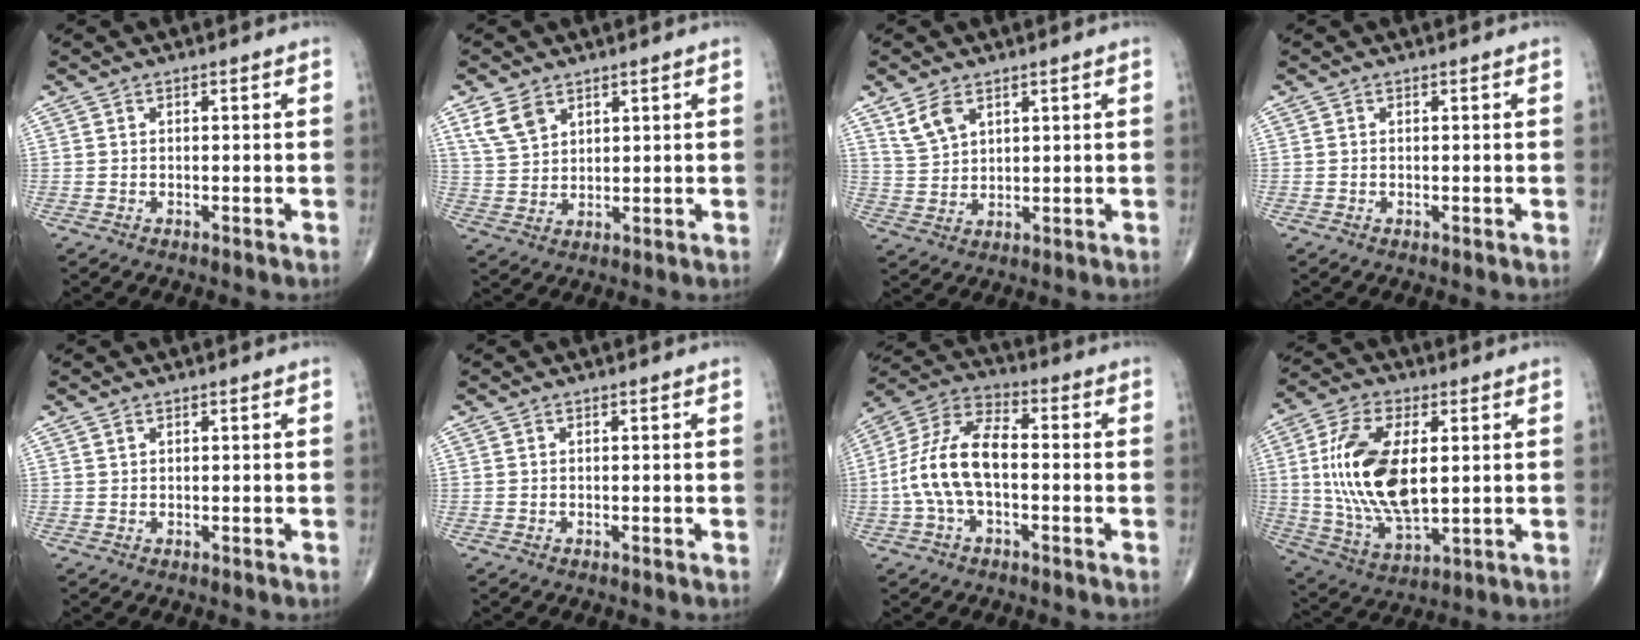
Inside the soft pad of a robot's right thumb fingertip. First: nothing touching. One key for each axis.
{"total": 5.9, "fx": 3.5, "fy": 3.7, "fz": 3.0, "tx": -0.048, "ty": -0.012, "tz": 0.078}
{"total": 5.3, "fx": 3.2, "fy": 3.0, "fz": 3.0, "tx": -0.055, "ty": -0.012, "tz": 0.073}
{"total": 0.0}
{"total": 0.6, "fx": 0.5, "fy": 0.3, "fz": 0.2, "tx": -0.001, "ty": -0.001, "tz": 0.008}
{"total": 0.0}
{"total": 13.2, "fx": -1.5, "fy": 7.0, "fz": 11.1, "tx": -0.230, "ty": 0.041, "tz": -0.034}
{"total": 18.6, "fx": 2.2, "fy": 9.3, "fz": 16.0, "tx": -0.315, "ty": -0.014, "tz": 0.047}